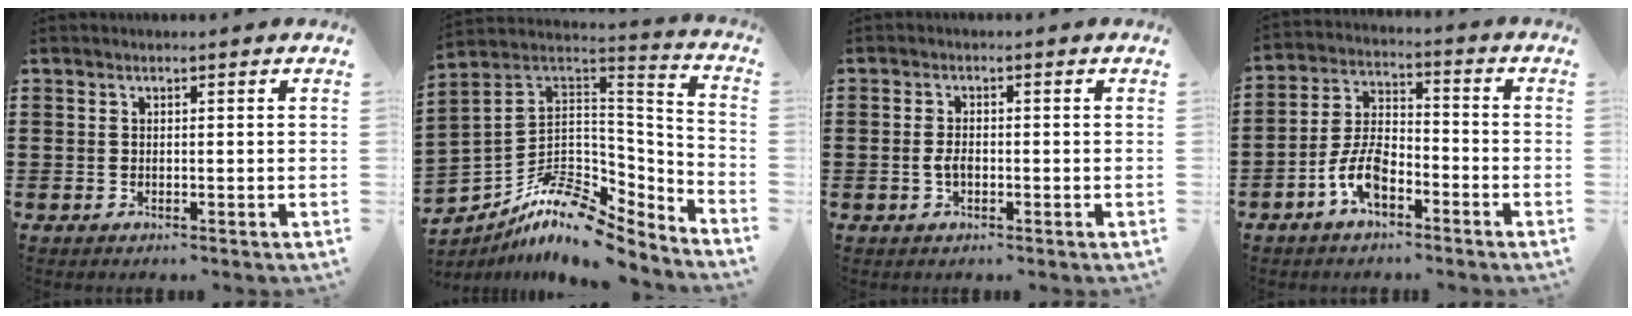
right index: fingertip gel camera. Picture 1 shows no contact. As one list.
[{"total": 10.6, "force": [-7.5, 5.1, 5.5], "torque": [-0.116, 0.011, -0.142]}, {"total": 2.2, "force": [-0.5, 0.9, 1.9], "torque": [-0.045, -0.005, -0.011]}, {"total": 7.4, "force": [-3.8, 3.8, 5.1], "torque": [-0.127, 0.005, -0.079]}]